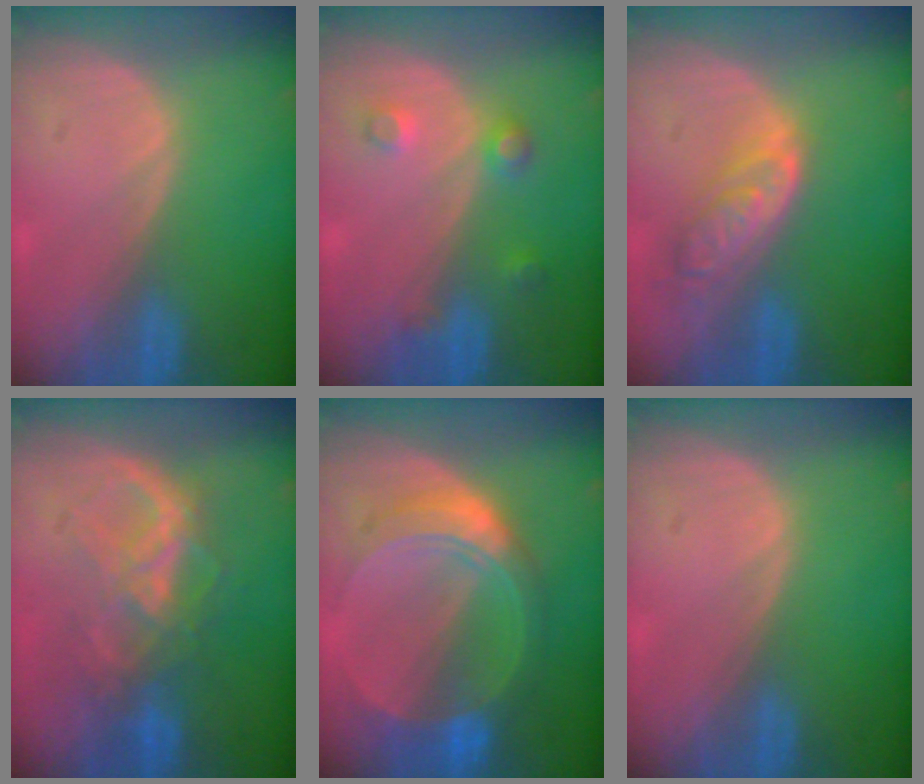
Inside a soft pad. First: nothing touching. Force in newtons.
{"total": 3.6, "press": 3.3, "slide": 1.3}
{"total": 6.2, "press": 5.6, "slide": 2.7}
{"total": 7.1, "press": 7.1, "slide": 1.0}
{"total": 8.7, "press": 8.7, "slide": 0.6}
{"total": 0.0}